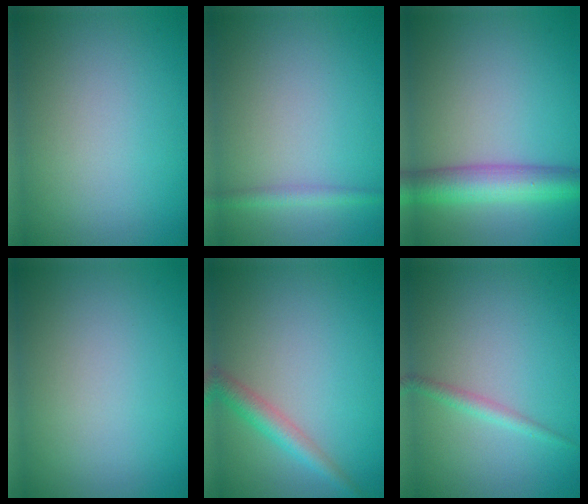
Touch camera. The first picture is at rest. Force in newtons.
{"total": 1.5, "press": 1.5, "slide": 0.1}
{"total": 5.8, "press": 5.8, "slide": 0.1}
{"total": 0.0}
{"total": 2.8, "press": 2.8, "slide": 0.1}
{"total": 1.4, "press": 1.4, "slide": 0.0}